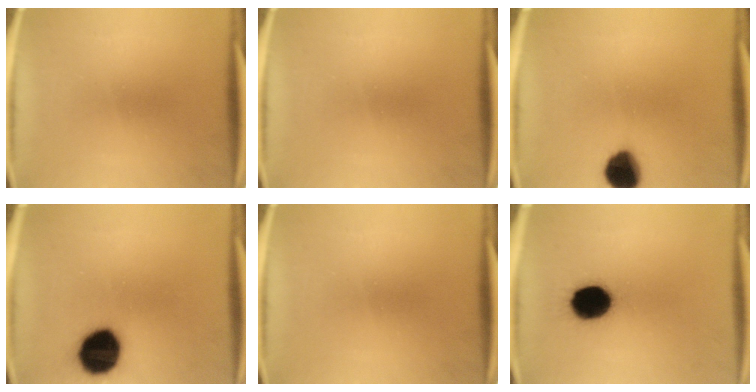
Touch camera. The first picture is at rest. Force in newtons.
{"total": 0.0}
{"total": 9.3}
{"total": 15.0}
{"total": 0.0}
{"total": 13.9}